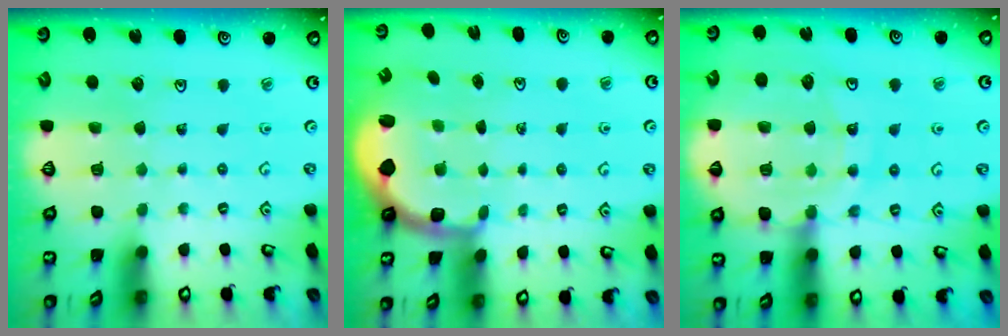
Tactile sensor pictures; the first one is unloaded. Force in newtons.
{"total": 3.0, "press": 2.1, "slide": 2.1}
{"total": 15.2, "press": 14.8, "slide": 3.4}